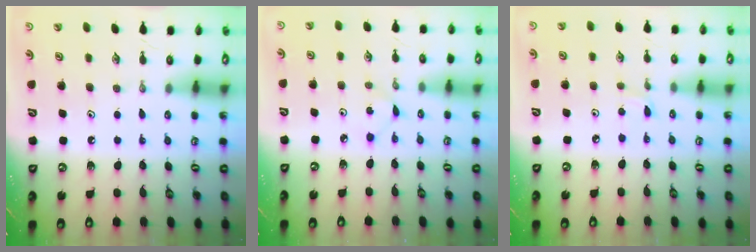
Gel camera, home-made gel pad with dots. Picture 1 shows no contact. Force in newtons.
{"total": 2.7, "press": 2.7, "slide": 0.3}
{"total": 1.4, "press": 1.4, "slide": 0.2}